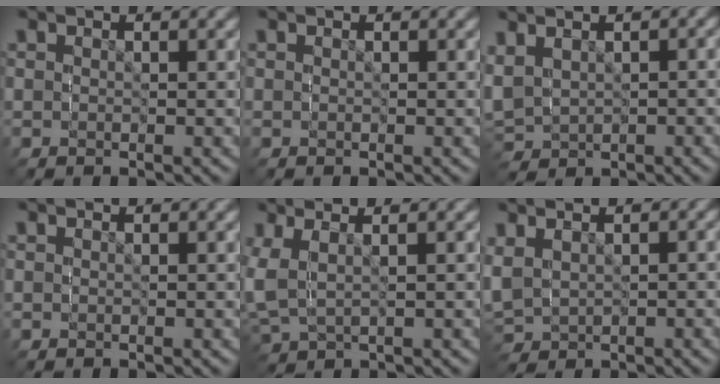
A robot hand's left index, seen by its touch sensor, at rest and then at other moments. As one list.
[{"total": 0.0}, {"total": 3.0, "force": [-0.2, 3.0, 0.4], "torque": [-0.046, -0.013, 0.008]}, {"total": 0.0}, {"total": 4.5, "force": [0.2, 3.7, 2.5], "torque": [-0.088, -0.008, 0.014]}, {"total": 2.7, "force": [-0.3, 2.7, 0.3], "torque": [-0.037, -0.013, 0.006]}]